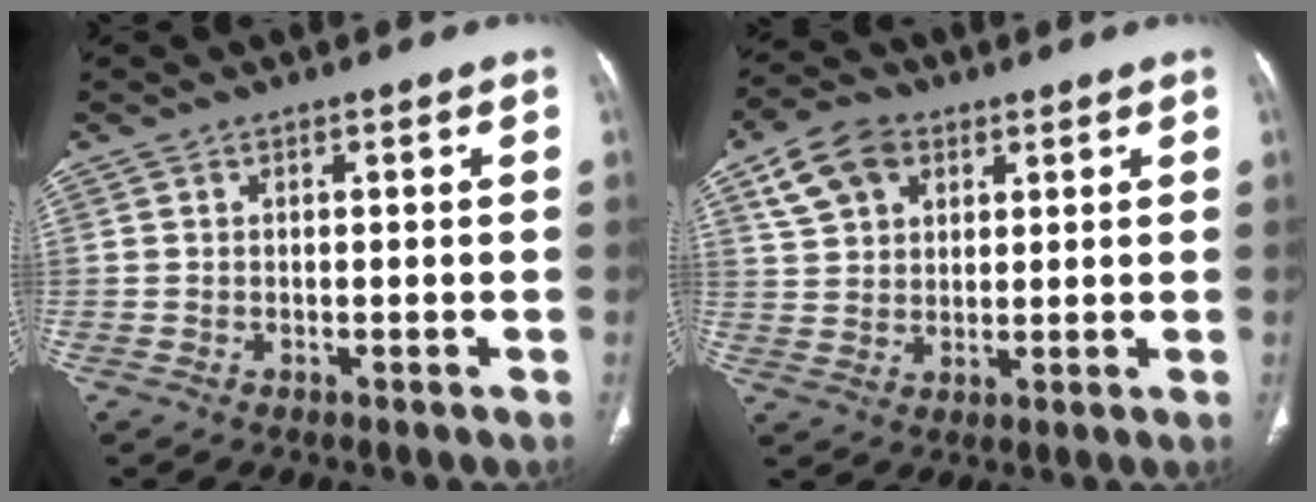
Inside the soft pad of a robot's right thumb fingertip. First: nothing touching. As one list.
[{"total": 9.4, "force": [4.5, 6.6, 5.0], "torque": [-0.076, -0.003, 0.086]}]